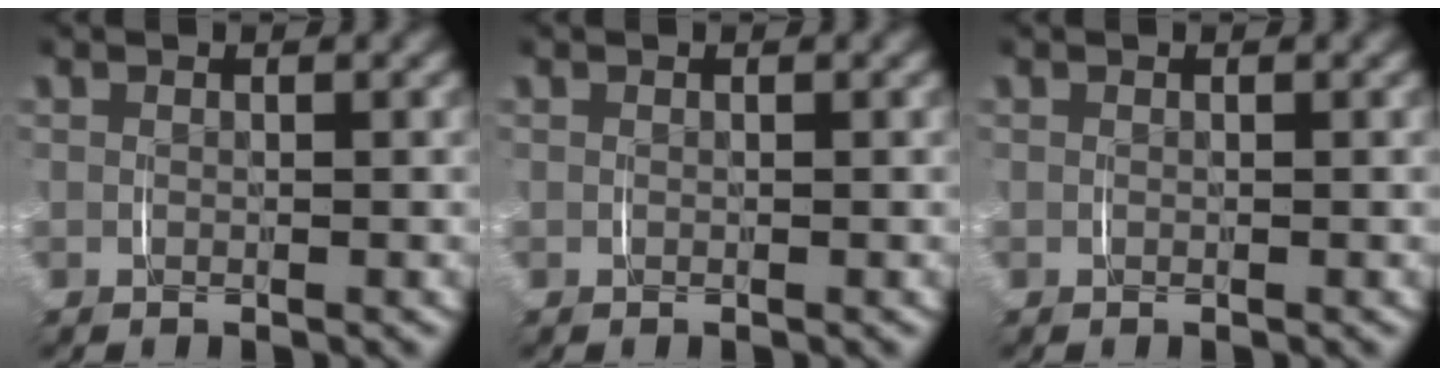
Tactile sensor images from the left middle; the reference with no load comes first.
{"total": 0.0}
{"total": 0.0}